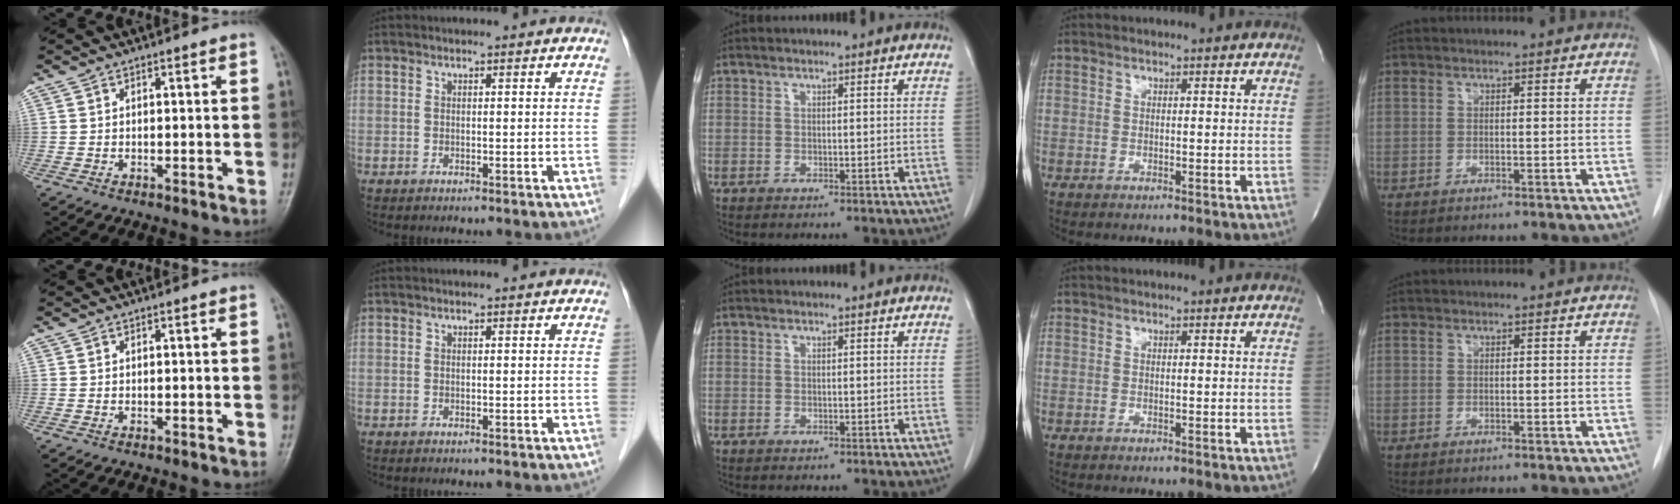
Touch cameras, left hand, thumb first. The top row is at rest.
{}